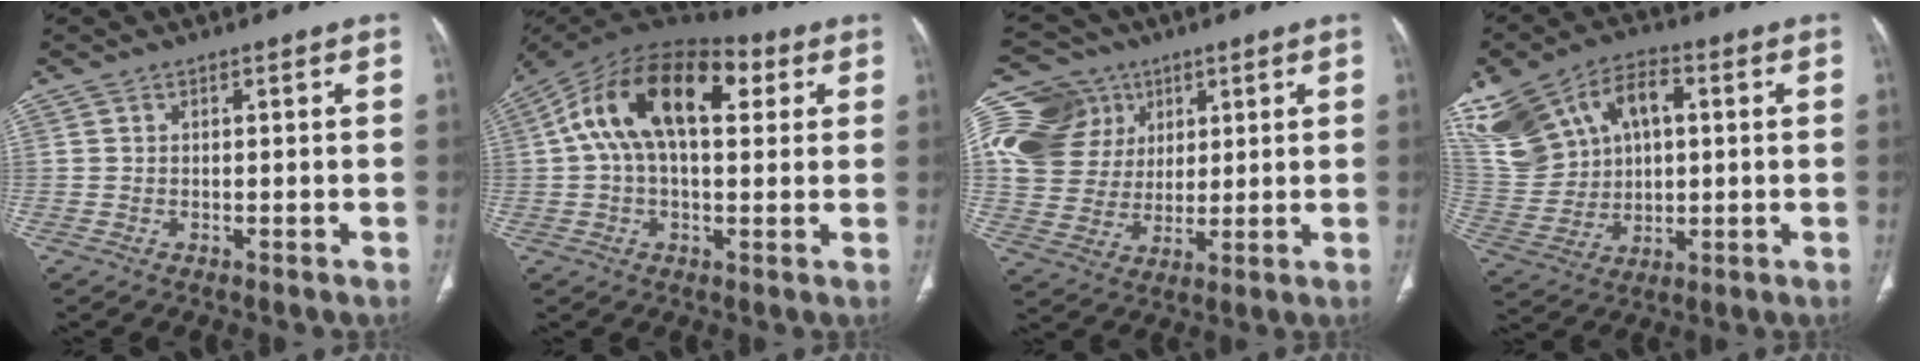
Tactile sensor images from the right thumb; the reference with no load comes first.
{"total": 19.5, "force": [5.2, 10.4, 15.7], "torque": [-0.264, 0.041, 0.077]}
{"total": 20.1, "force": [6.8, 17.0, 8.5], "torque": [-0.175, 0.026, 0.137]}
{"total": 23.9, "force": [7.9, 17.0, 14.7], "torque": [-0.328, 0.044, 0.164]}